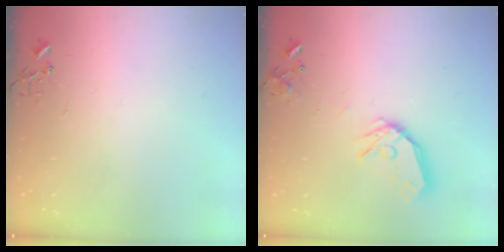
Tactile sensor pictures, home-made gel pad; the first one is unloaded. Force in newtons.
{"total": 12.5, "press": 12.4, "slide": 0.9}